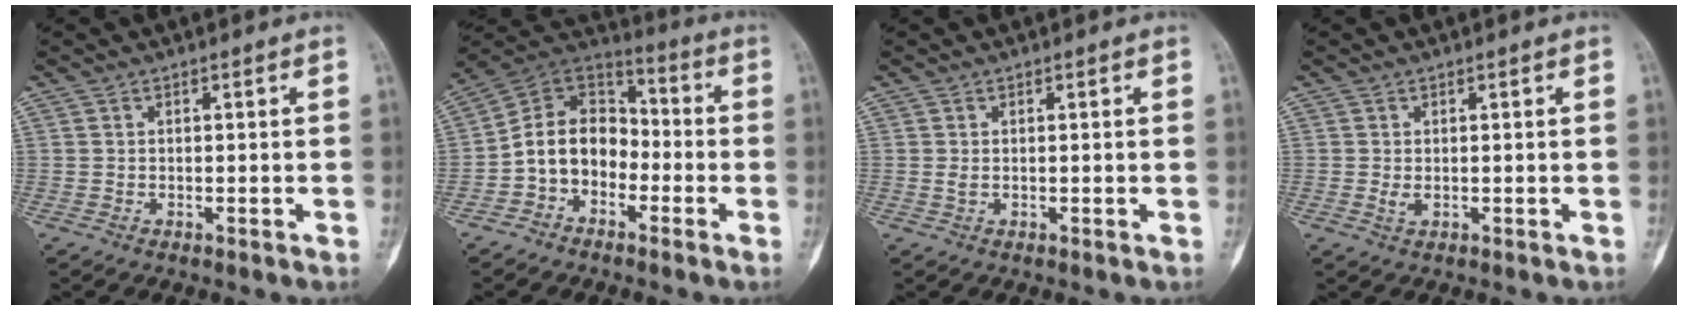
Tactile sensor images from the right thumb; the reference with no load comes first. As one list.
[{"total": 12.1, "force": [-3.4, 9.3, 7.0], "torque": [-0.095, 0.063, -0.077]}, {"total": 1.2, "force": [0.2, 0.4, 1.1], "torque": [-0.018, -0.002, 0.006]}, {"total": 1.3, "force": [0.0, 0.8, 1.1], "torque": [-0.020, -0.004, 0.002]}]